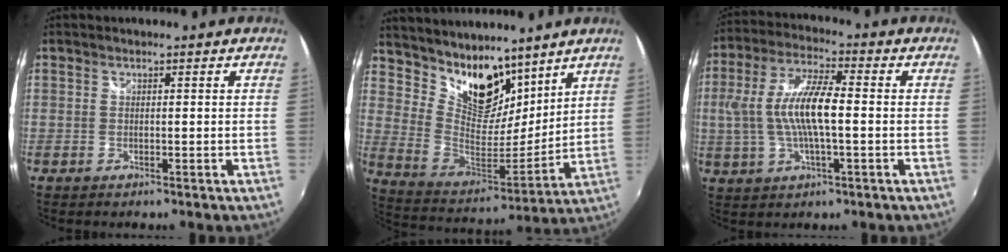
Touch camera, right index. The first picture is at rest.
{"total": 16.0, "force": [11.8, 8.5, 6.9], "torque": [-0.142, 0.005, 0.223]}
{"total": 12.1, "force": [-0.5, 3.3, 11.7], "torque": [-0.231, 0.006, -0.008]}